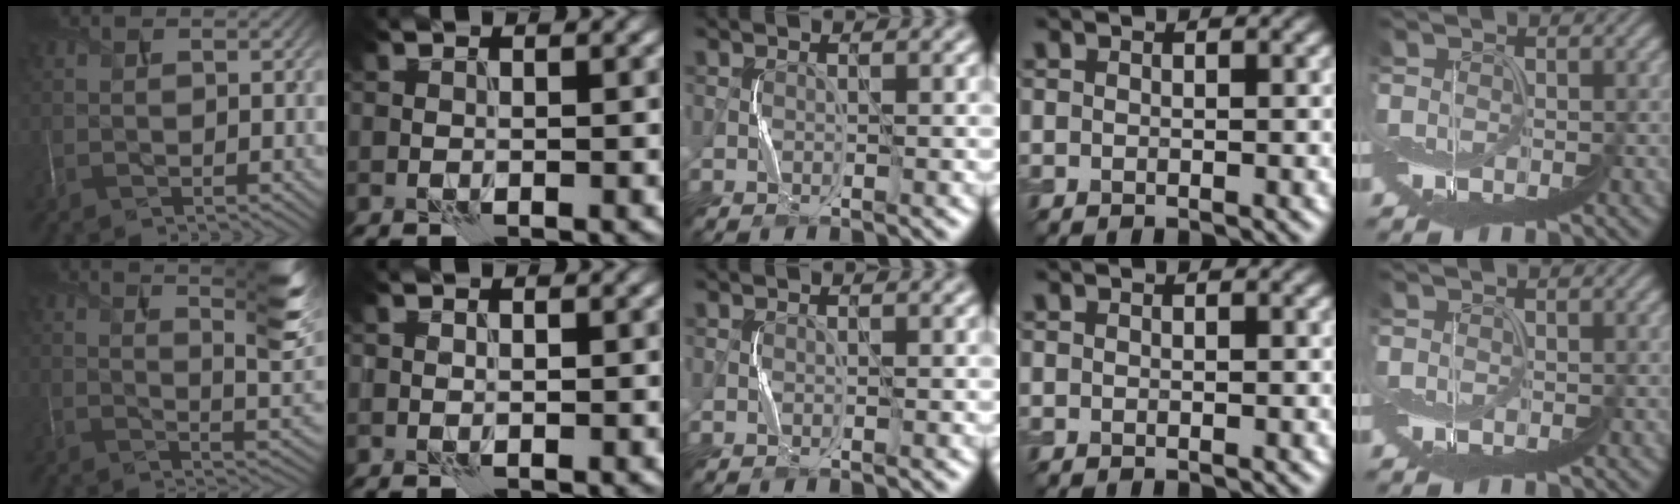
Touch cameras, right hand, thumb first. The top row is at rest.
{"thumb": {"total": 10.1, "force": [6.2, 1.8, 7.8], "torque": [-0.117, 0.003, 0.094]}}